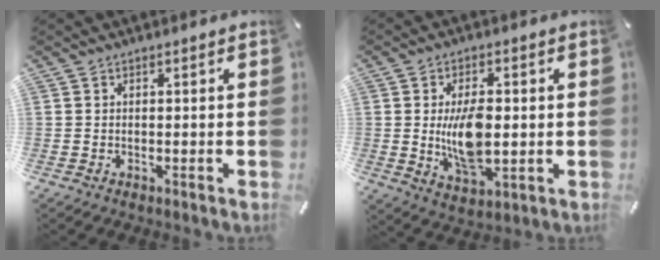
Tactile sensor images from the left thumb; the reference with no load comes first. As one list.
[{"total": 10.8, "force": [0.1, 5.6, 9.3], "torque": [-0.180, -0.015, -0.004]}]